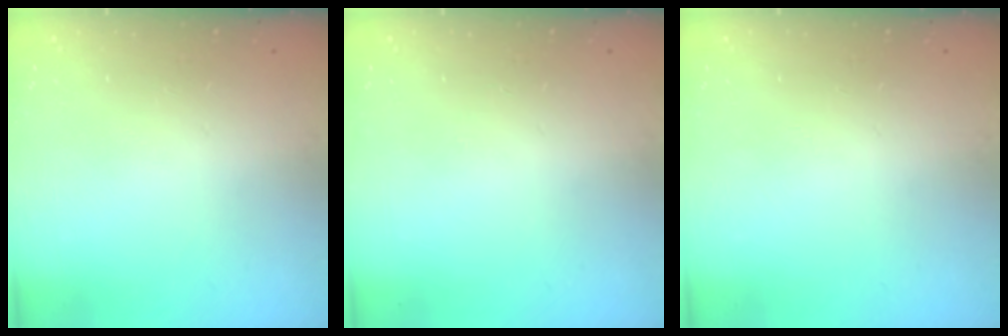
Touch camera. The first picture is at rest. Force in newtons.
{"total": 0.0}
{"total": 0.0}